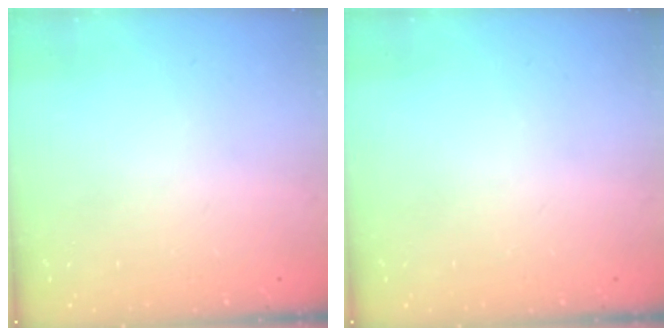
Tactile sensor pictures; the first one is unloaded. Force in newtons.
{"total": 0.0}